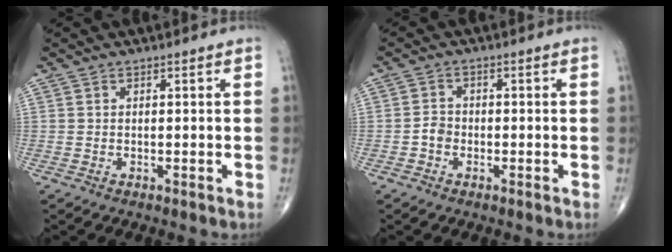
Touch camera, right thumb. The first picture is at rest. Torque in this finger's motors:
{"motor_torque": [0.12, 0.06, 0.32, -0.13, -0.01]}